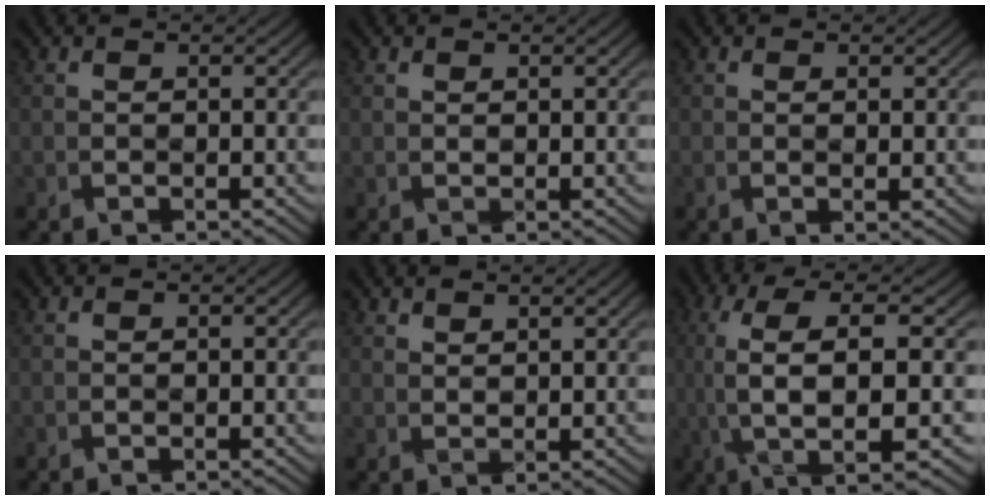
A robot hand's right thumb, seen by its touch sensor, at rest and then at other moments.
{"total": 0.7, "force": [0.4, 0.4, 0.3], "torque": [-0.009, -0.002, 0.009]}
{"total": 1.3, "force": [0.3, 0.3, 1.2], "torque": [-0.022, -0.002, 0.005]}
{"total": 0.0}
{"total": 1.7, "force": [1.5, 0.4, 0.8], "torque": [-0.016, -0.005, 0.035]}
{"total": 11.8, "force": [-0.2, 3.4, 11.3], "torque": [-0.197, 0.015, -0.001]}